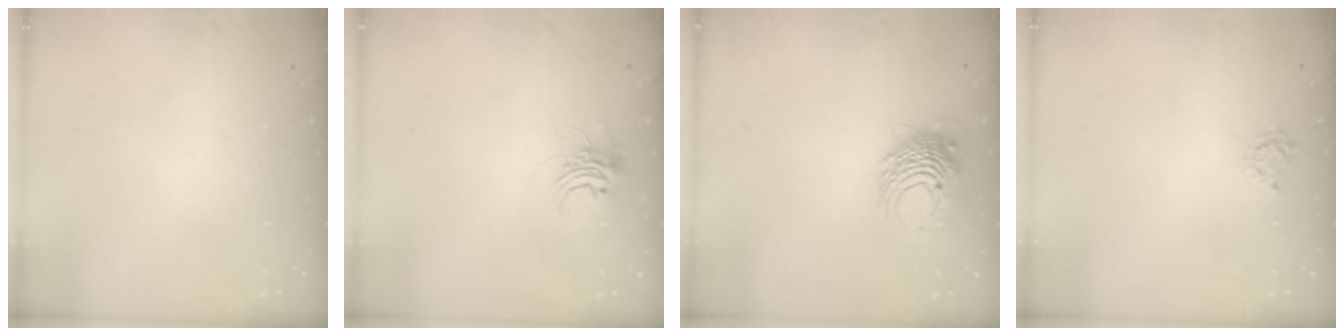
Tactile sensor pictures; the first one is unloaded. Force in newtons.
{"total": 5.5, "press": 5.5, "slide": 0.3}
{"total": 8.1, "press": 8.1, "slide": 0.6}
{"total": 3.4, "press": 3.3, "slide": 0.4}